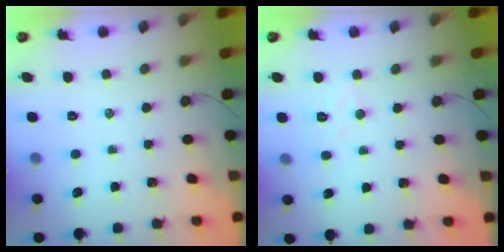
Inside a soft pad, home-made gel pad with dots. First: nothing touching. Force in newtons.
{"total": 3.6, "press": 3.5, "slide": 0.8}